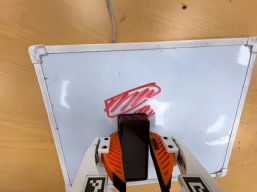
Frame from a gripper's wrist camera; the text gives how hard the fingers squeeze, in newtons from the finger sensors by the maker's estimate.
{"total": 13.4, "left": 14.2, "right": 12.7}